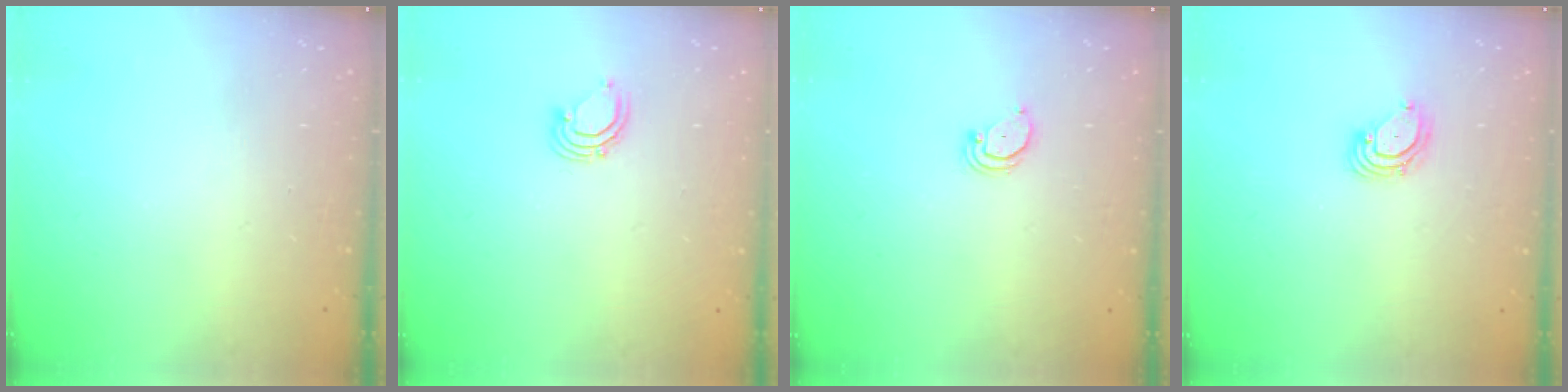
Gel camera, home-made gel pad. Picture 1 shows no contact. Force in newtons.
{"total": 2.9, "press": 2.9, "slide": 0.2}
{"total": 2.1, "press": 2.1, "slide": 0.2}
{"total": 3.6, "press": 3.6, "slide": 0.3}